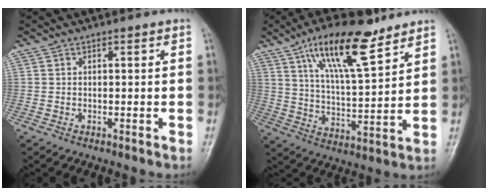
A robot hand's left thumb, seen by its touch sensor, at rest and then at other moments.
{"total": 15.8, "force": [9.8, 5.0, 11.4], "torque": [-0.176, -0.043, 0.174]}